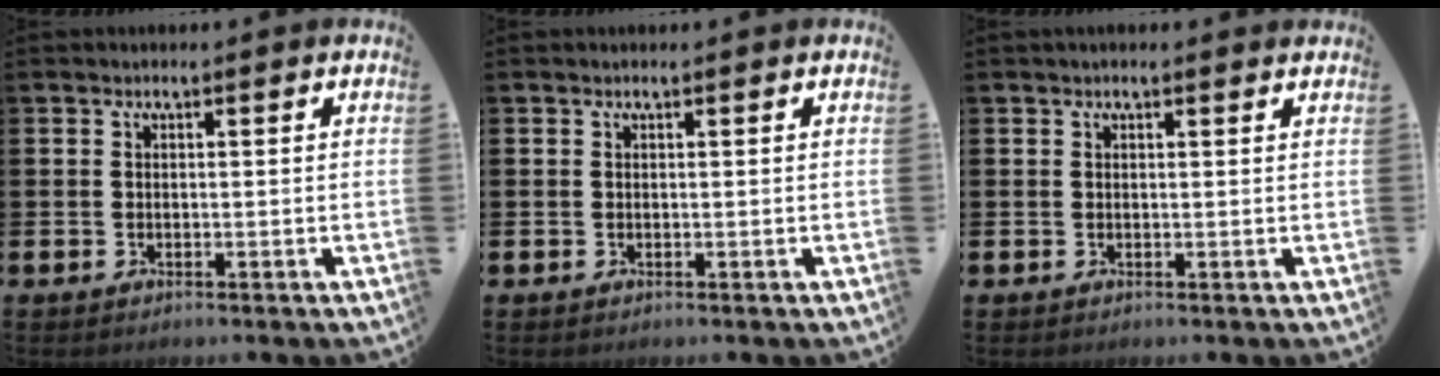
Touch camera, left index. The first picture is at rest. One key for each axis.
{"total": 0.0}
{"total": 0.9, "fx": 0.7, "fy": 0.1, "fz": 0.5, "tx": 0.000, "ty": -0.001, "tz": 0.011}